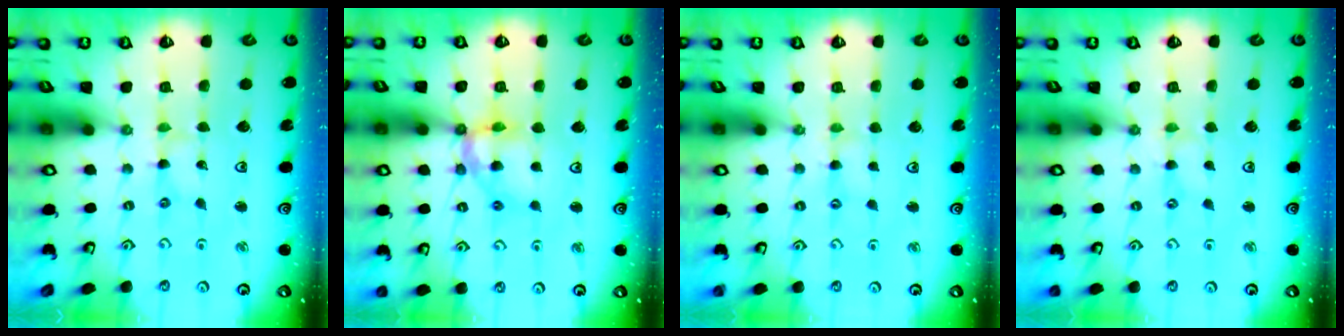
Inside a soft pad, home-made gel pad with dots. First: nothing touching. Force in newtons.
{"total": 11.7, "press": 11.6, "slide": 1.3}
{"total": 1.8, "press": 1.7, "slide": 0.3}
{"total": 0.0}